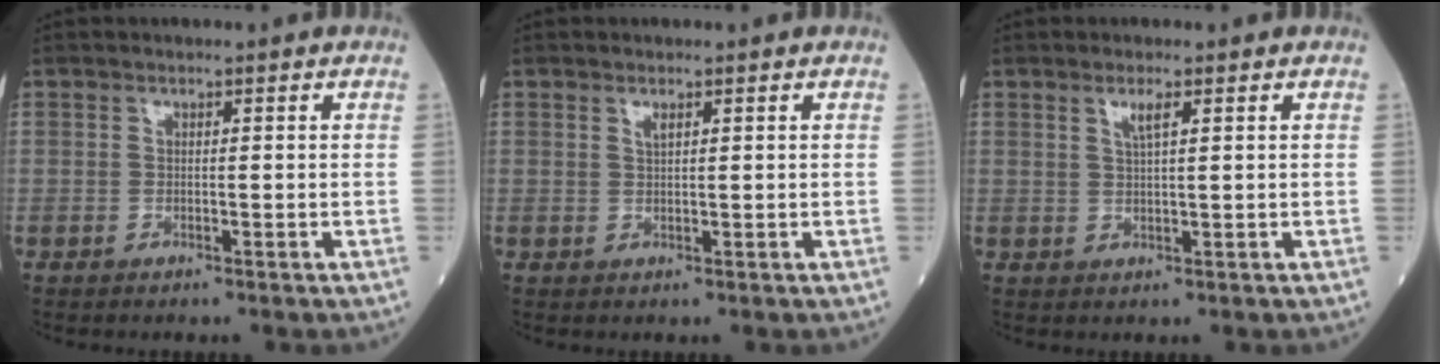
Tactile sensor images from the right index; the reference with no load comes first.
{"total": 1.0, "force": [0.6, 0.2, 0.7], "torque": [-0.016, -0.004, 0.012]}
{"total": 2.1, "force": [1.1, 0.0, 1.8], "torque": [-0.040, 0.001, 0.021]}